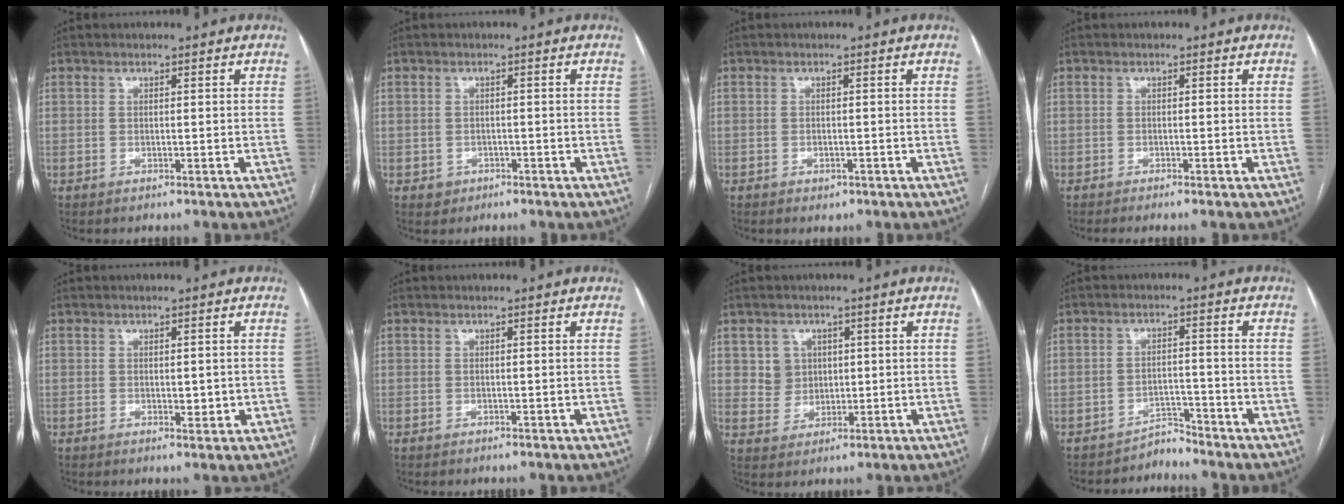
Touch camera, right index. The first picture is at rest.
{"total": 1.8, "force": [-0.9, 1.6, 0.2], "torque": [0.001, 0.007, -0.010]}
{"total": 1.4, "force": [-0.8, 0.8, 0.8], "torque": [-0.011, 0.001, -0.005]}
{"total": 1.8, "force": [-1.4, -0.3, 1.1], "torque": [-0.016, 0.001, -0.022]}
{"total": 2.0, "force": [-0.1, 1.0, 1.8], "torque": [-0.024, -0.005, 0.003]}
{"total": 0.0}
{"total": 4.3, "force": [1.5, 4.0, 0.4], "torque": [-0.006, 0.009, 0.030]}
{"total": 2.8, "force": [-2.7, 0.3, -0.8], "torque": [0.023, -0.001, -0.042]}